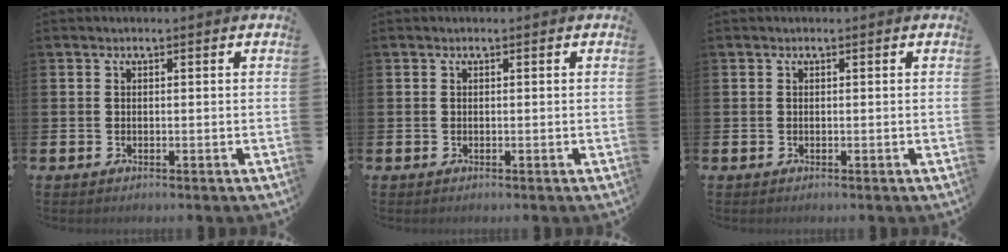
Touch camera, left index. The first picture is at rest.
{"total": 0.0}
{"total": 0.0}